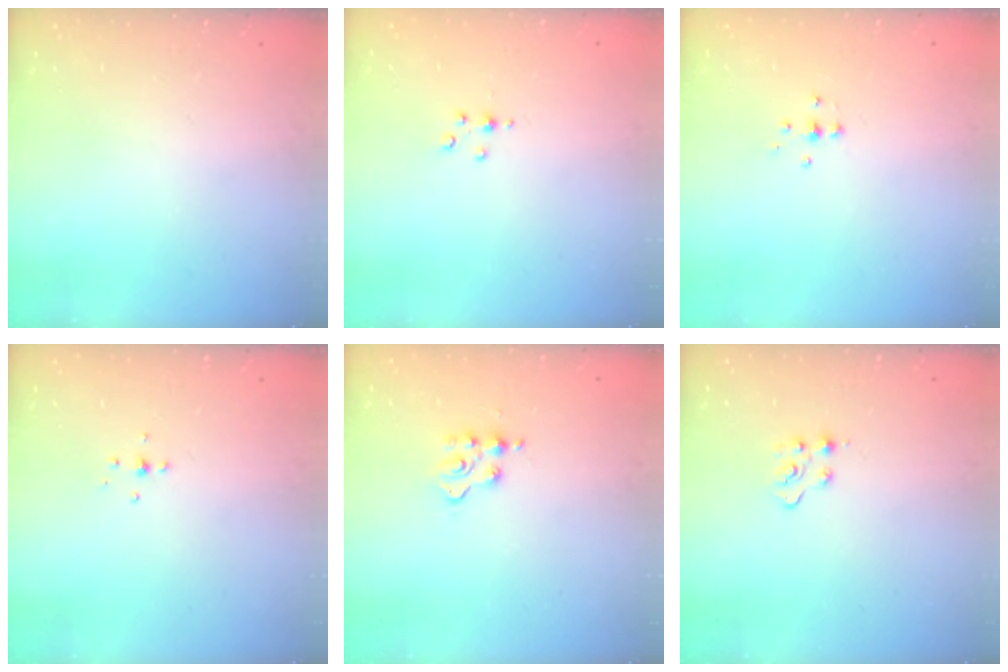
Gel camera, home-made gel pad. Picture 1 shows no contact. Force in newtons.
{"total": 3.0, "press": 3.0, "slide": 0.3}
{"total": 3.9, "press": 3.9, "slide": 0.6}
{"total": 2.8, "press": 2.7, "slide": 0.7}
{"total": 3.0, "press": 3.0, "slide": 0.4}
{"total": 4.8, "press": 4.7, "slide": 0.6}